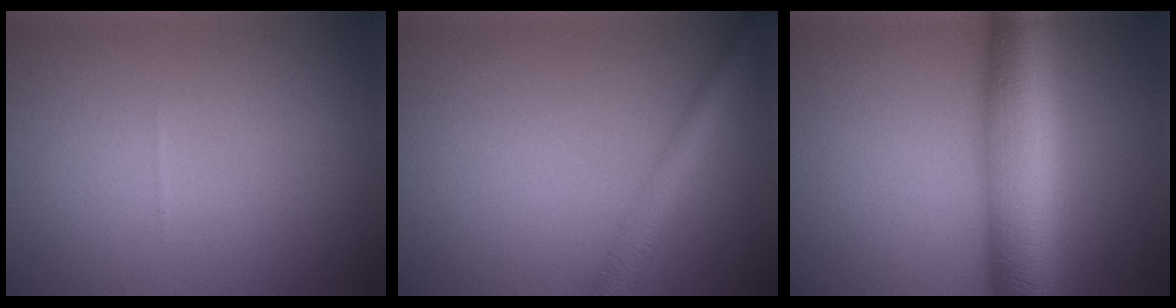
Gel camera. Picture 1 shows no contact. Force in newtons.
{"total": 2.8, "press": 2.8, "slide": 0.2}
{"total": 10.1, "press": 10.1, "slide": 0.1}